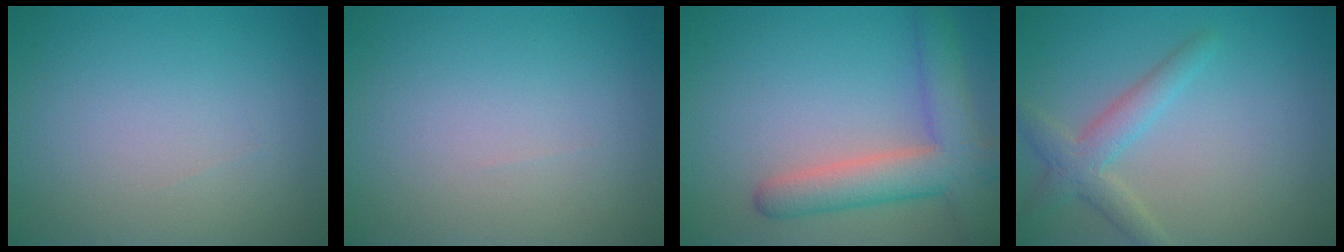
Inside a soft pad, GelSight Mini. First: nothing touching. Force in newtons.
{"total": 0.0}
{"total": 5.9, "press": 5.9, "slide": 0.3}
{"total": 3.0, "press": 3.0, "slide": 0.1}